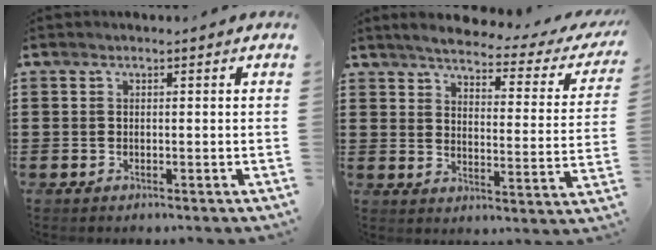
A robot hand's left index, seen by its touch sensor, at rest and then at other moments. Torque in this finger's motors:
{"motor_torque": [1.07, -1.07, 0.32, 0.08]}